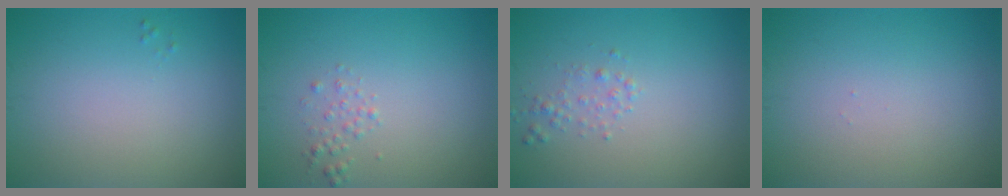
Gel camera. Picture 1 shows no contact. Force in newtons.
{"total": 0.9, "press": 0.9, "slide": 0.1}
{"total": 1.0, "press": 1.0, "slide": 0.0}
{"total": 0.0}